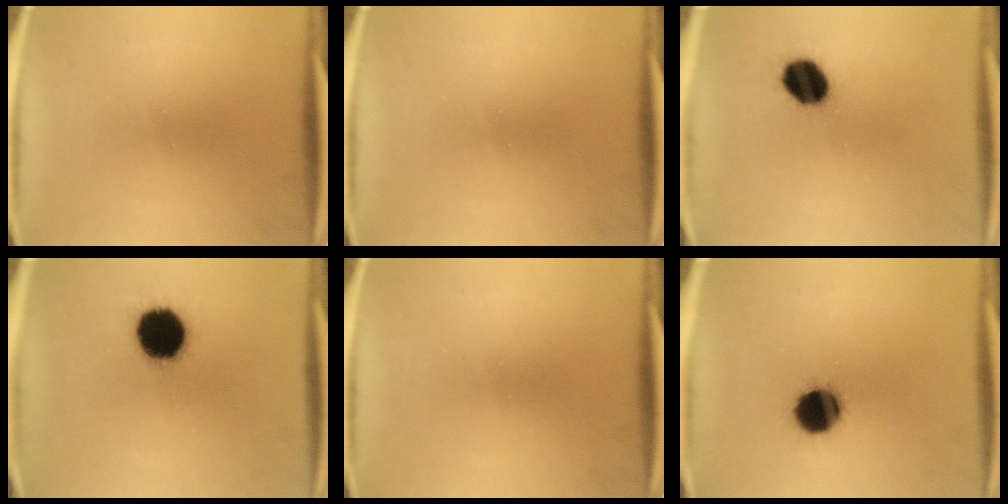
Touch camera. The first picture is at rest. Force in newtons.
{"total": 0.0}
{"total": 9.8}
{"total": 16.3}
{"total": 0.0}
{"total": 11.2}